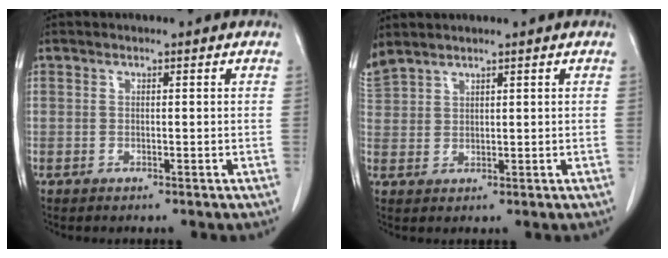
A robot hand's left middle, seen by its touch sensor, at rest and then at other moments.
{"total": 3.0, "force": [3.0, 0.2, 0.5], "torque": [-0.025, 0.018, 0.072]}